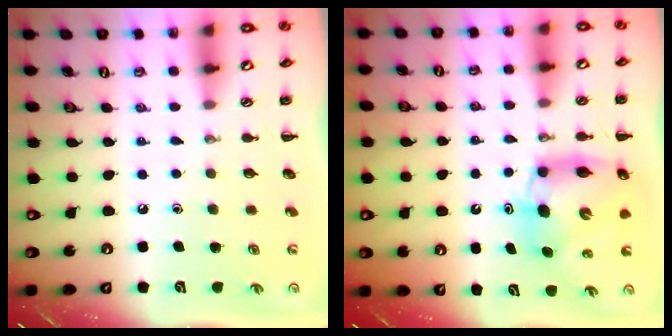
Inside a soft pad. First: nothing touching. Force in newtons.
{"total": 7.3, "press": 7.0, "slide": 2.1}